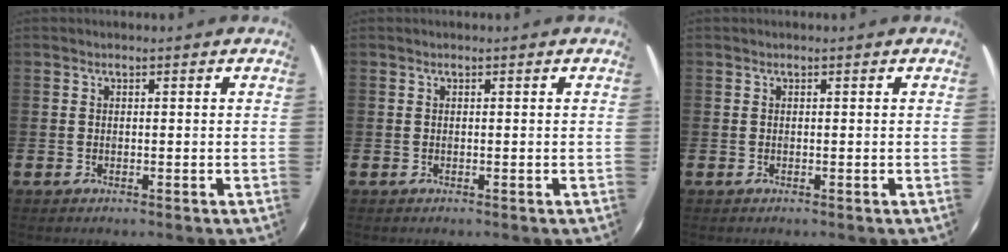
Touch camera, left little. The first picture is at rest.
{"total": 0.0}
{"total": 0.0}